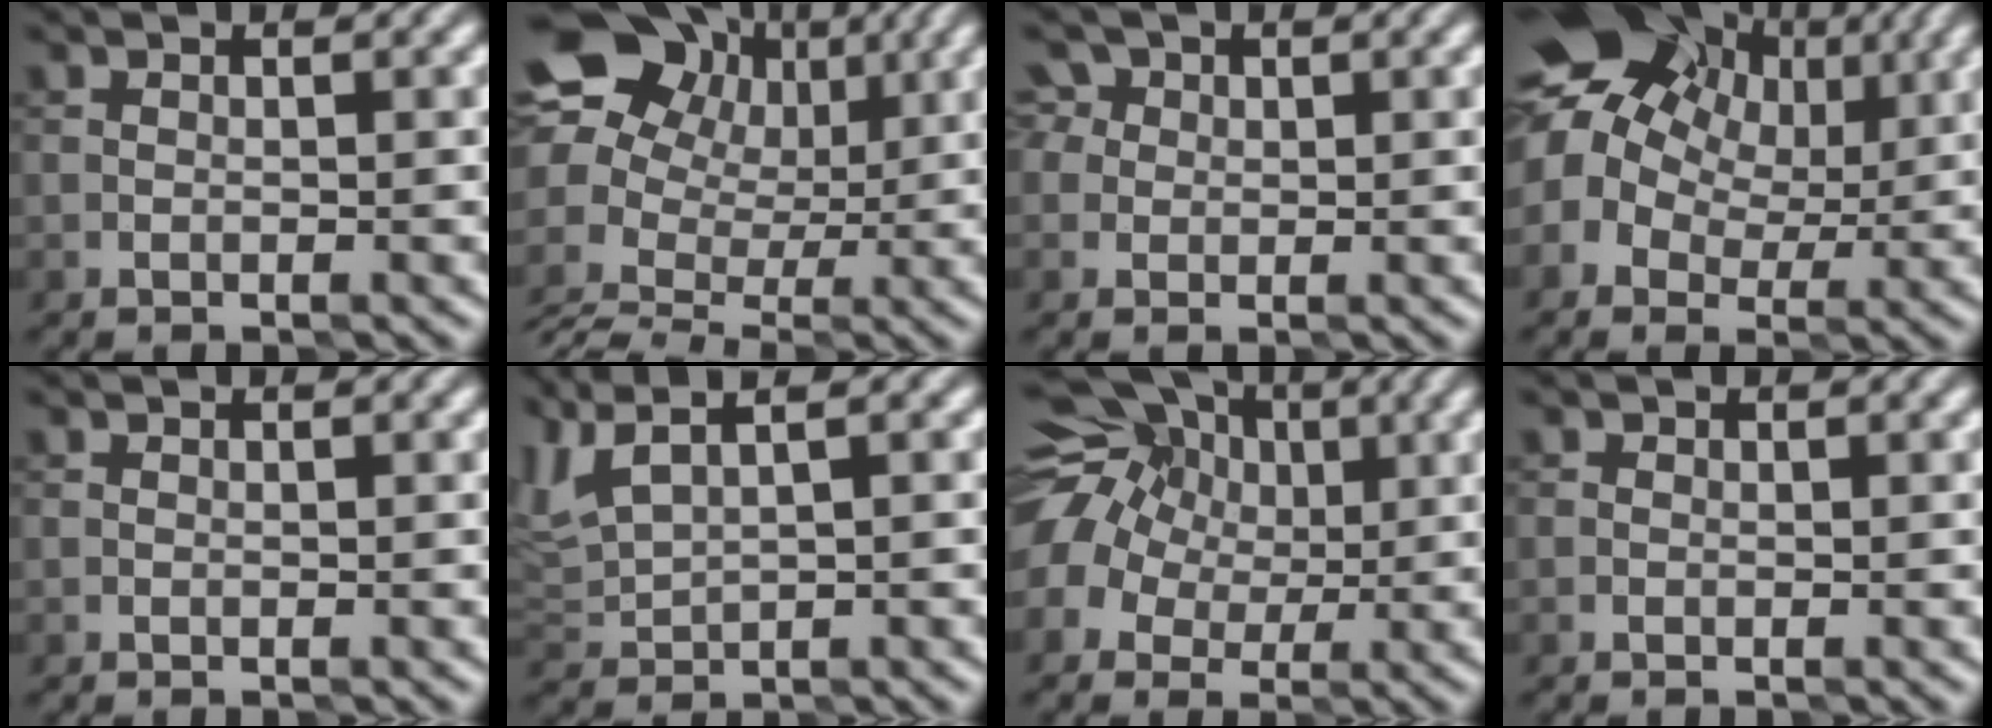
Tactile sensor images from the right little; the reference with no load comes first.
{"total": 12.7, "force": [1.6, 10.6, 6.8], "torque": [-0.148, 0.011, 0.032]}
{"total": 3.0, "force": [1.4, 2.5, 1.1], "torque": [0.003, 0.024, -0.005]}
{"total": 12.7, "force": [4.6, 9.3, 7.3], "torque": [-0.127, 0.040, 0.065]}
{"total": 0.0}
{"total": 3.6, "force": [2.6, 0.9, 2.3], "torque": [-0.068, 0.020, 0.063]}
{"total": 13.9, "force": [4.8, 11.1, 6.8], "torque": [-0.152, 0.049, 0.056]}
{"total": 0.0}